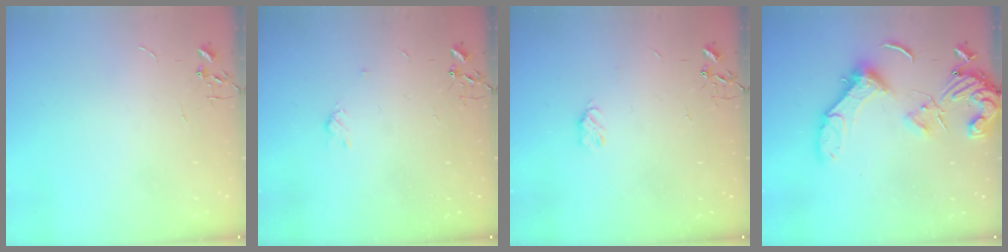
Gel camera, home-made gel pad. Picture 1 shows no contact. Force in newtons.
{"total": 3.7, "press": 3.7, "slide": 0.6}
{"total": 4.5, "press": 4.4, "slide": 0.7}
{"total": 15.0, "press": 14.9, "slide": 1.9}